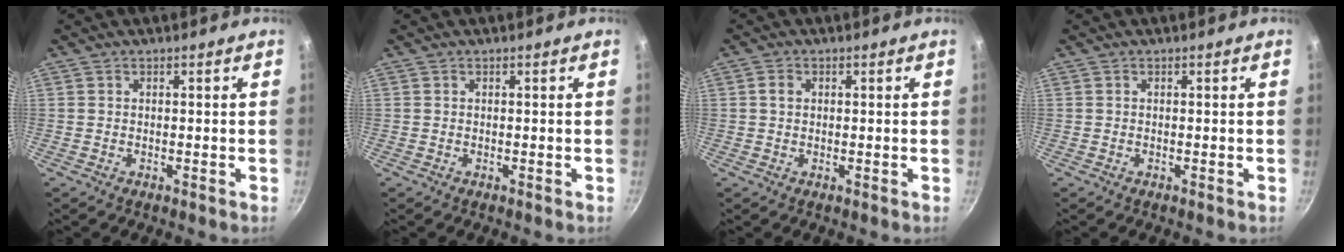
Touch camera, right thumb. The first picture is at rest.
{"total": 0.0}
{"total": 1.8, "force": [0.4, 1.4, 1.0], "torque": [-0.014, 0.006, 0.006]}
{"total": 0.0}